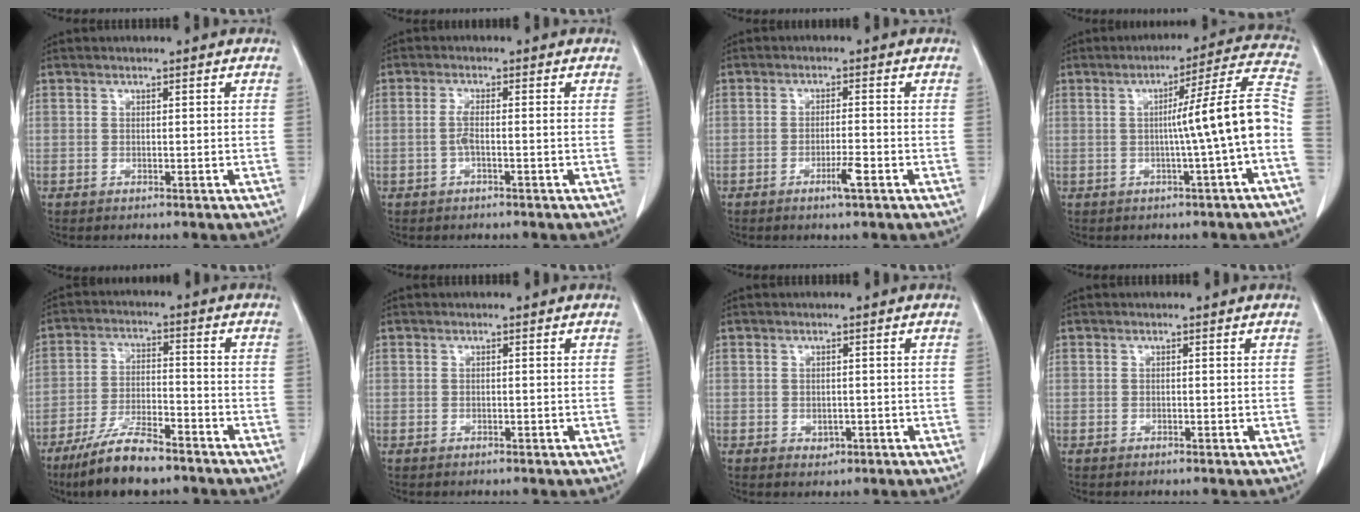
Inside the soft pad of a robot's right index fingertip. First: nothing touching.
{"total": 2.1, "force": [-0.5, 0.1, 2.0], "torque": [-0.041, 0.001, -0.011]}
{"total": 3.0, "force": [-1.5, -0.1, 2.6], "torque": [-0.046, -0.004, -0.027]}
{"total": 11.4, "force": [-1.6, -1.6, 11.1], "torque": [-0.152, 0.022, -0.025]}
{"total": 10.7, "force": [-8.2, 2.0, 6.5], "torque": [-0.122, -0.021, -0.149]}
{"total": 0.0}
{"total": 1.2, "force": [-0.3, 1.0, 0.6], "torque": [-0.009, 0.000, 0.003]}
{"total": 0.0}